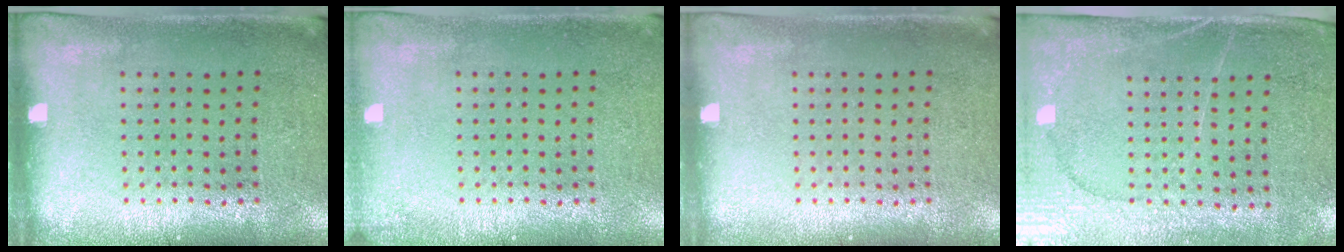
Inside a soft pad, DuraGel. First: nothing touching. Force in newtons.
{"total": 0.9, "press": 0.9, "slide": 0.1}
{"total": 0.0}
{"total": 3.1, "press": 2.7, "slide": 1.5}